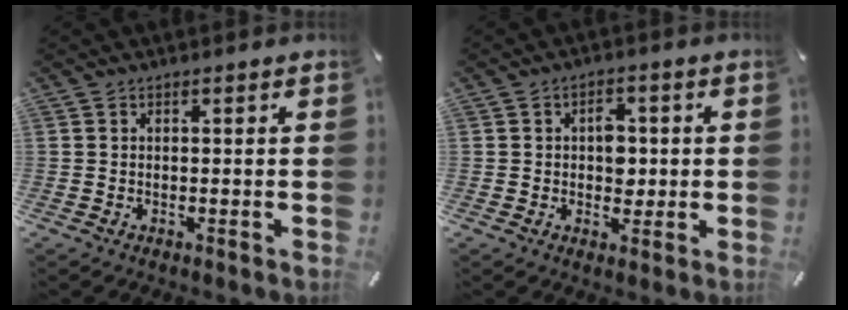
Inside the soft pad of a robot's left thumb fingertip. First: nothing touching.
{"total": 5.0, "force": [0.2, 3.8, 3.2], "torque": [-0.026, -0.006, -0.006]}